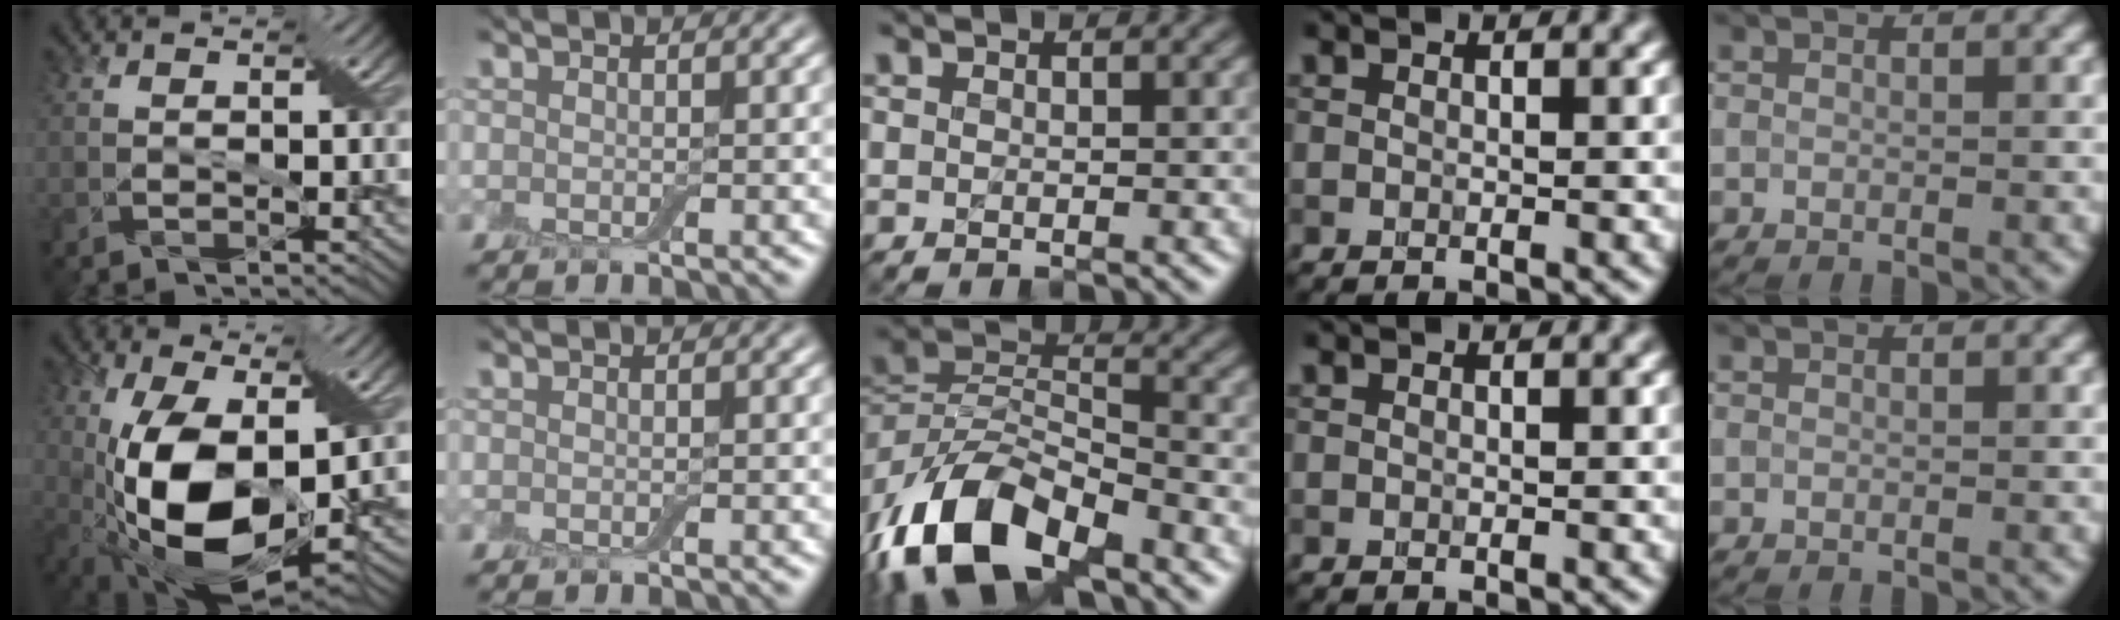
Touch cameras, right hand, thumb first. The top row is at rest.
{"thumb": {"total": 14.8, "force": [-0.9, 7.2, 12.9], "torque": [-0.271, -0.027, -0.013]}, "middle": {"total": 11.9, "force": [-7.0, 6.3, 7.3], "torque": [-0.140, -0.005, -0.136]}}